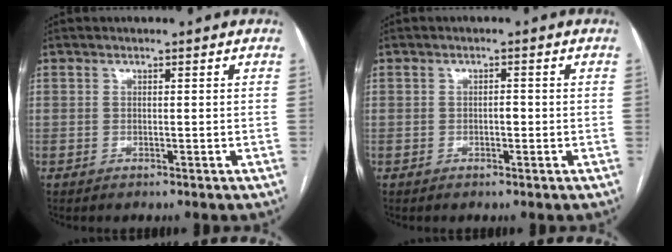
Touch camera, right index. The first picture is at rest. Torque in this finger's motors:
{"motor_torque": [0.35, 0.15, 0.02, 0.02]}